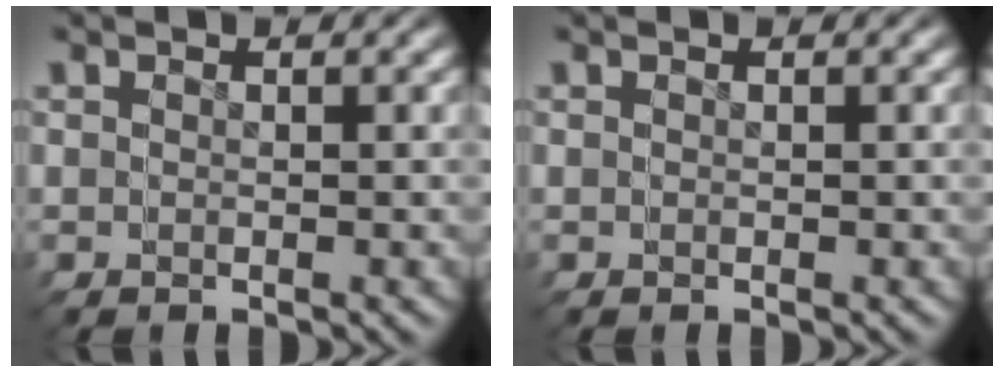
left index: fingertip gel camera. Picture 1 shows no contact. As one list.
[{"total": 0.0}]